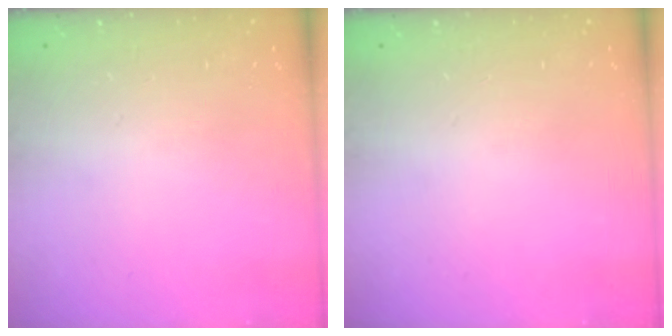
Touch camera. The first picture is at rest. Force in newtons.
{"total": 0.0}